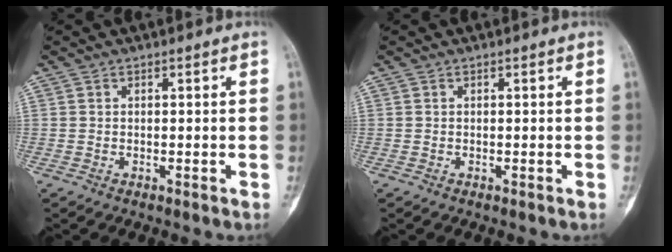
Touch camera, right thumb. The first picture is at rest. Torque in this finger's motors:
{"motor_torque": [0.08, 0.07, 0.15, 0.02, 0.00]}